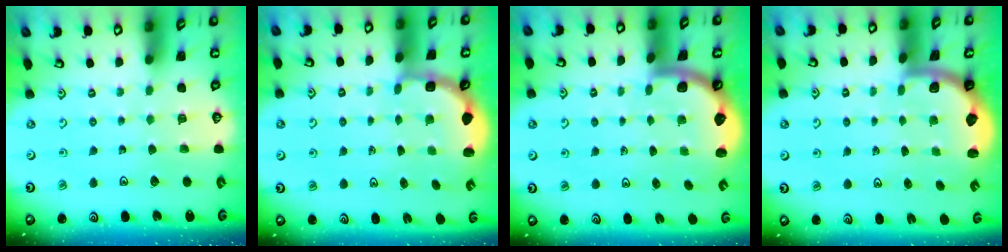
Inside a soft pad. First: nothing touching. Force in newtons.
{"total": 2.8, "press": 2.5, "slide": 1.4}
{"total": 1.9, "press": 1.8, "slide": 0.3}
{"total": 2.0, "press": 1.9, "slide": 0.5}